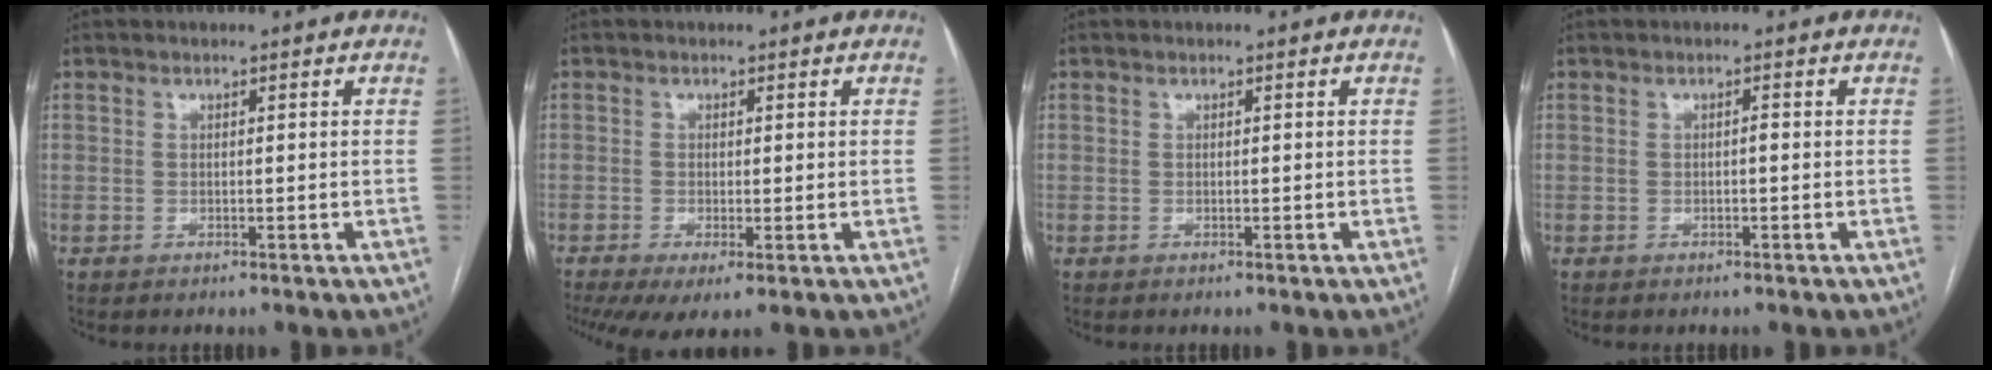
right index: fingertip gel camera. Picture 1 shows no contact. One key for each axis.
{"total": 5.4, "fx": -2.5, "fy": 1.5, "fz": 4.5, "tx": -0.074, "ty": -0.016, "tz": -0.042}
{"total": 0.0}
{"total": 0.8, "fx": -0.1, "fy": 0.1, "fz": 0.7, "tx": -0.012, "ty": 0.002, "tz": -0.002}